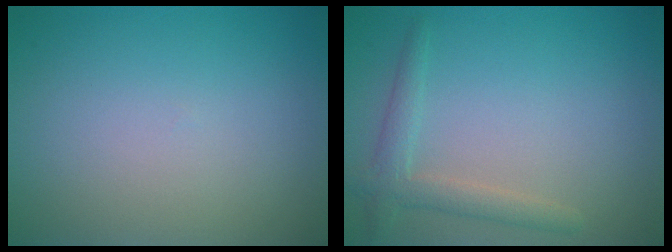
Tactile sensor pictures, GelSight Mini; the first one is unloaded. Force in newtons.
{"total": 2.4, "press": 2.4, "slide": 0.2}